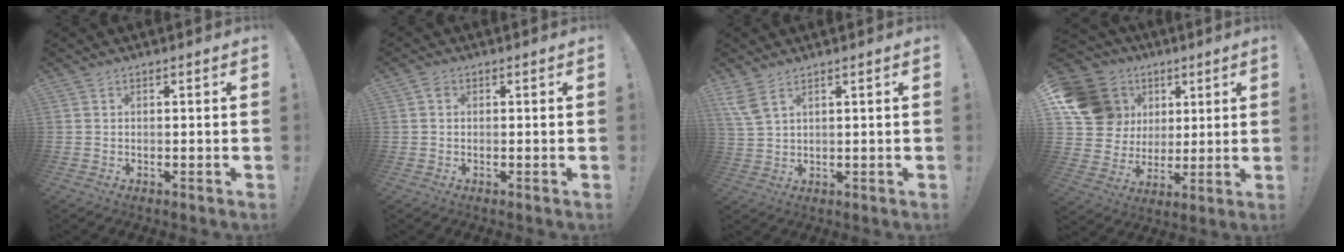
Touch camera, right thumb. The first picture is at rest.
{"total": 1.0, "force": [0.2, 0.9, 0.5], "torque": [-0.007, 0.003, 0.002]}
{"total": 4.8, "force": [3.1, 1.5, 3.4], "torque": [-0.075, -0.009, 0.061]}
{"total": 17.5, "force": [6.3, 14.7, 7.1], "torque": [-0.116, -0.021, 0.149]}